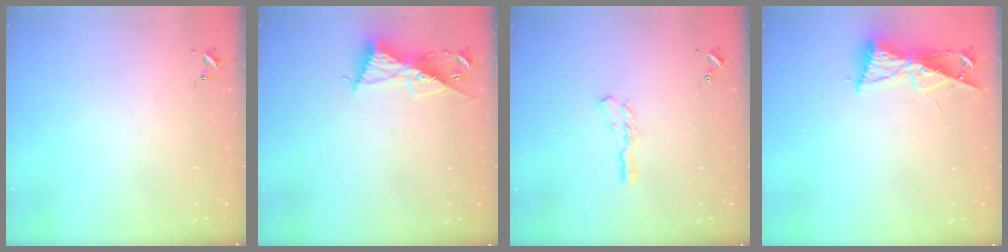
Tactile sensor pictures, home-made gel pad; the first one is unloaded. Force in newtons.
{"total": 9.9, "press": 9.8, "slide": 0.6}
{"total": 6.1, "press": 6.1, "slide": 0.2}
{"total": 8.3, "press": 8.3, "slide": 0.8}